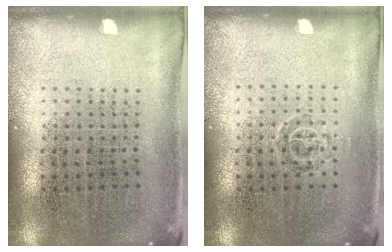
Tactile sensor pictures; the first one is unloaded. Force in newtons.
{"total": 0.7, "press": 0.5, "slide": 0.6}